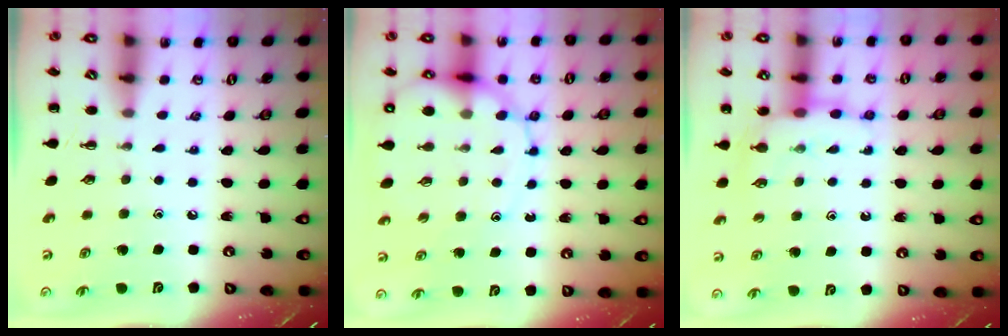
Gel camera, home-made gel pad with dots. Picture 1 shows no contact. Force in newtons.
{"total": 12.8, "press": 12.5, "slide": 3.0}
{"total": 7.7, "press": 7.7, "slide": 0.8}